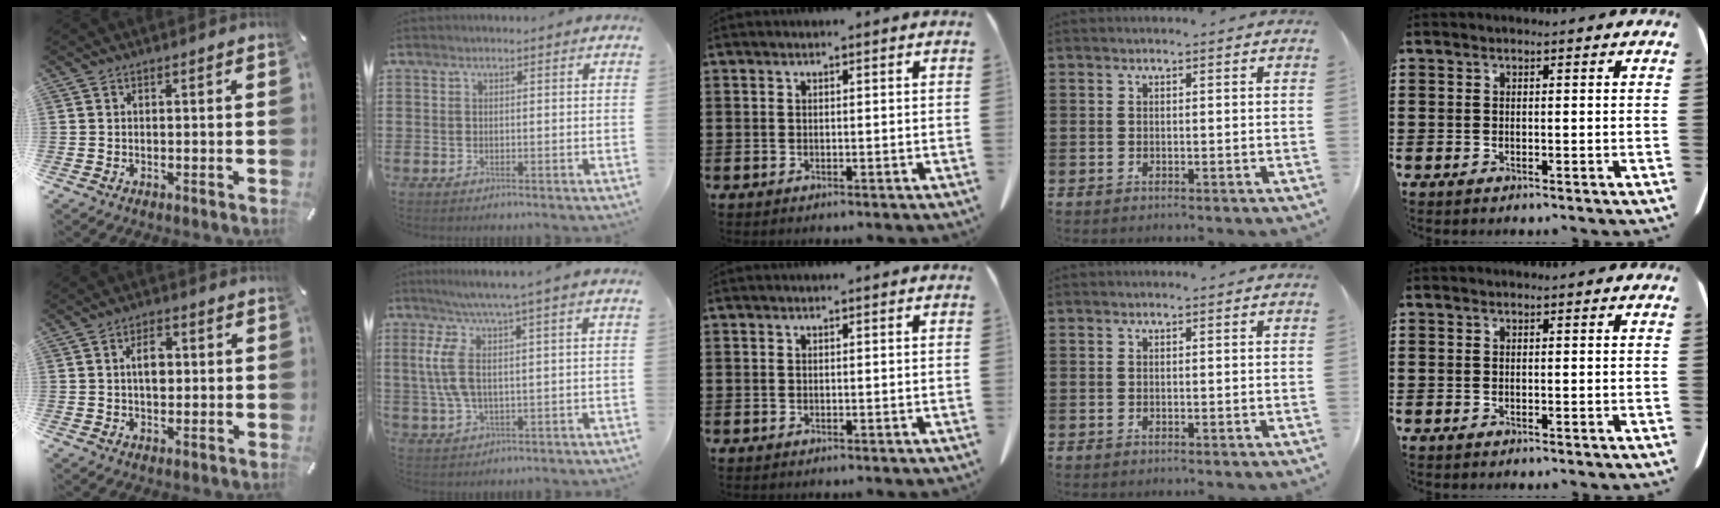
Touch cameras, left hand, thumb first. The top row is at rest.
{"thumb": {"total": 5.4, "force": [0.7, 3.2, 4.3], "torque": [-0.063, 0.001, 0.005]}, "index": {"total": 7.4, "force": [1.9, 1.2, 7.1], "torque": [-0.167, -0.012, 0.024]}}